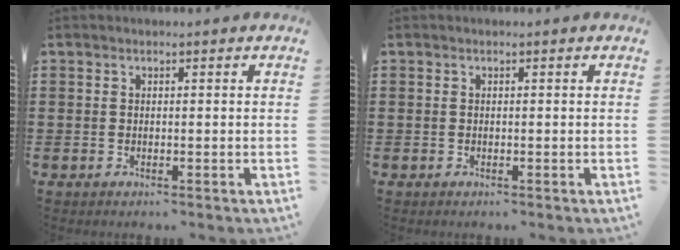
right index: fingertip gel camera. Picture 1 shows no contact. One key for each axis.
{"total": 0.0}